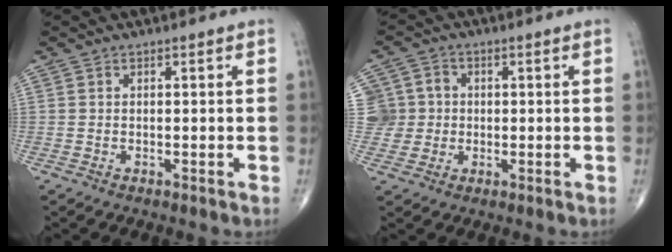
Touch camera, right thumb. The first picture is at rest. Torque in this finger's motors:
{"motor_torque": [-0.06, -0.05, 0.24, 0.17, 0.01]}